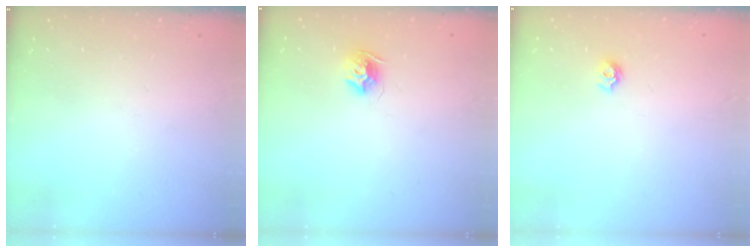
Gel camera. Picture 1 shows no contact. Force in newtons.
{"total": 8.1, "press": 8.1, "slide": 0.2}
{"total": 5.7, "press": 5.7, "slide": 0.6}